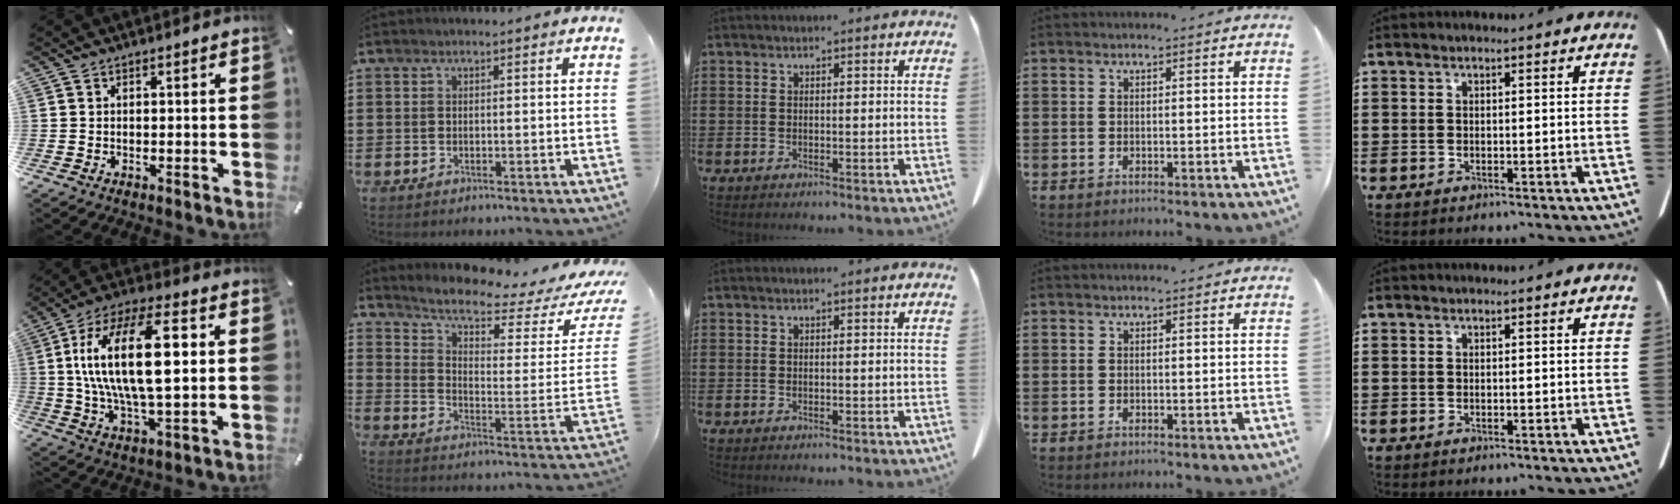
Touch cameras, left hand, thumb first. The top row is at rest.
{"thumb": {"total": 22.0, "force": [3.2, 8.8, 19.9], "torque": [-0.391, -0.002, 0.040]}, "index": {"total": 6.3, "force": [5.3, 1.2, 3.3], "torque": [-0.074, -0.046, 0.085]}}